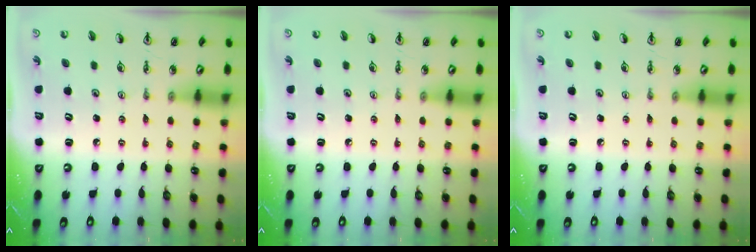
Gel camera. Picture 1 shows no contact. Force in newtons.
{"total": 0.0}
{"total": 0.0}